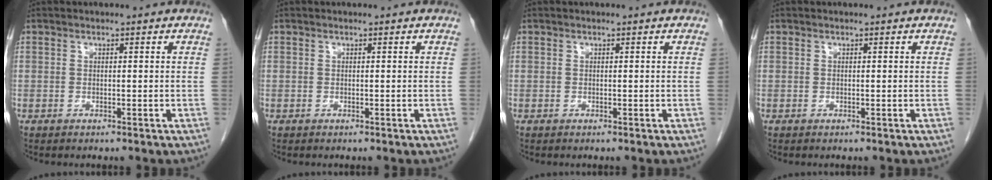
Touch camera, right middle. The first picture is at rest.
{"total": 0.0}
{"total": 0.0}
{"total": 0.0}